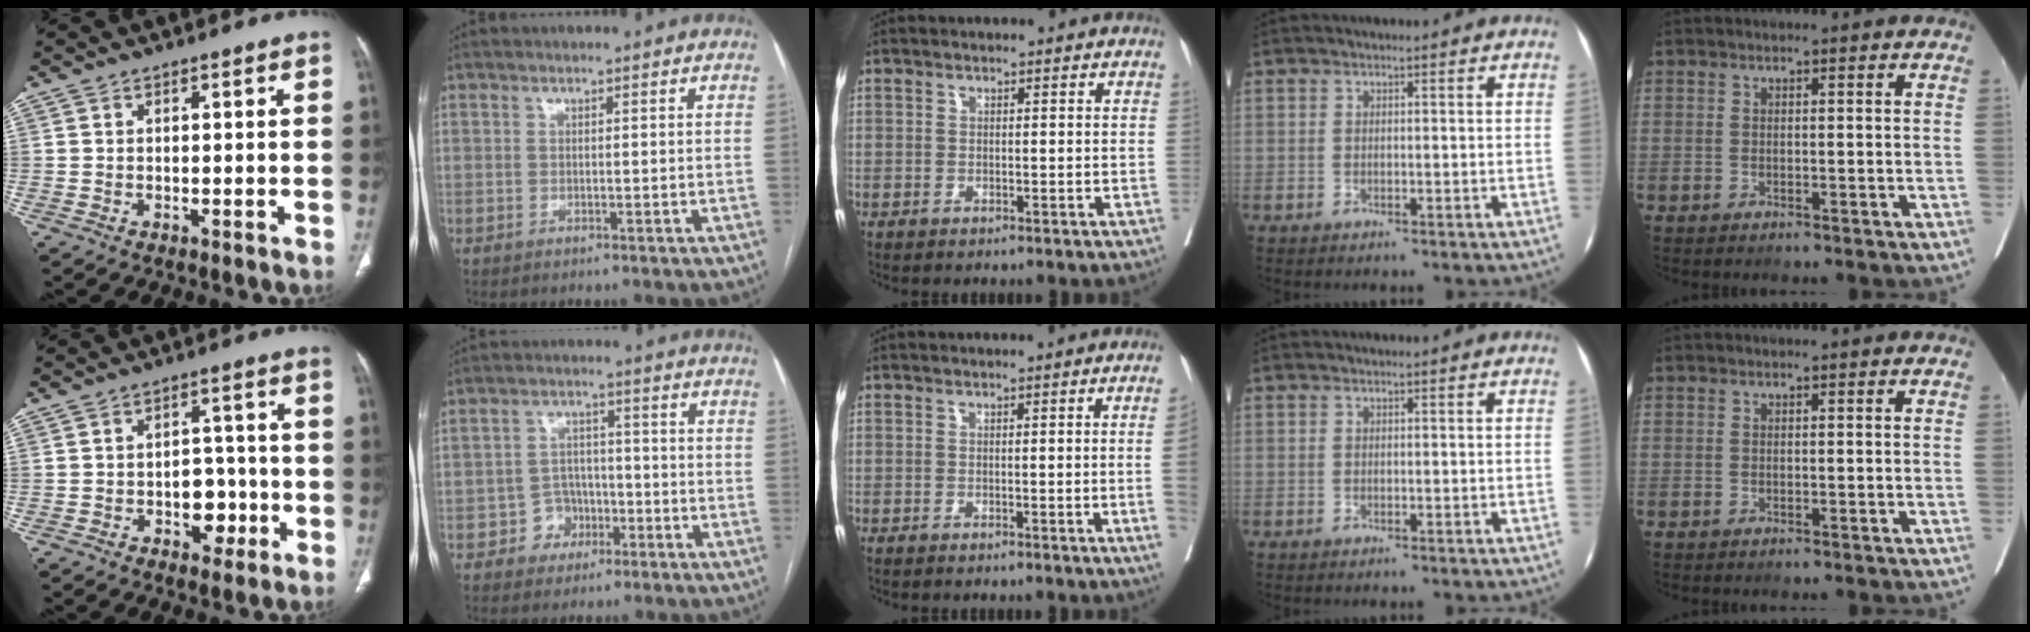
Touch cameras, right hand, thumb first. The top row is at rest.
{"thumb": {"total": 6.6, "force": [-2.0, 4.6, 4.2], "torque": [-0.023, 0.022, -0.026]}, "index": {"total": 4.9, "force": [-2.2, 4.3, 0.9], "torque": [-0.004, 0.017, -0.032]}, "middle": {"total": 3.1, "force": [-0.5, -1.1, 2.9], "torque": [-0.038, -0.003, -0.006]}}